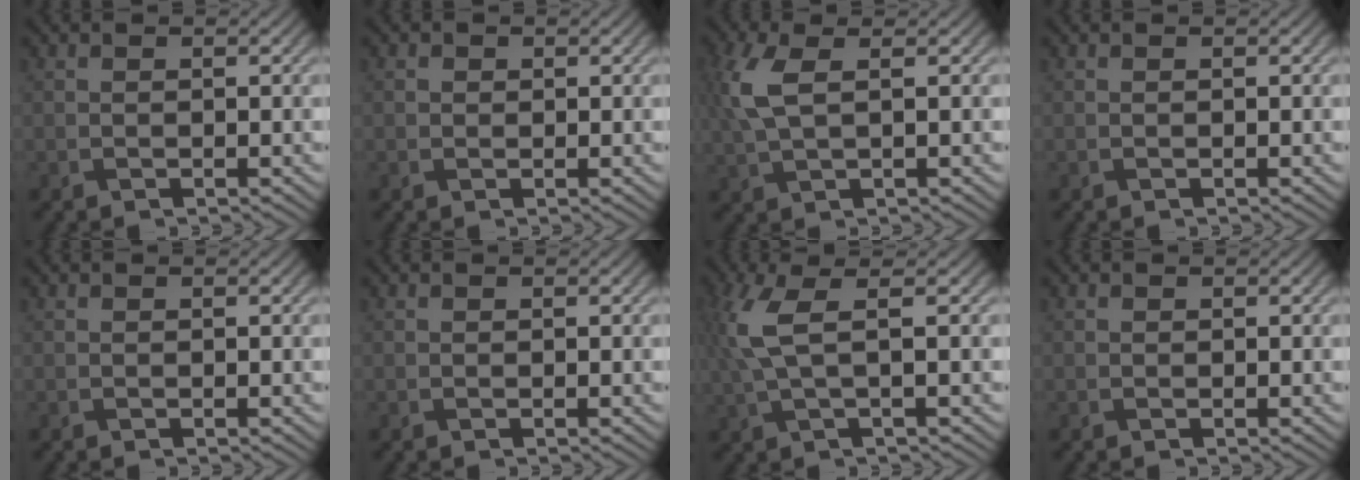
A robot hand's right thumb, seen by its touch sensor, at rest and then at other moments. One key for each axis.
{"total": 0.7, "fx": 0.1, "fy": 0.7, "fz": 0.1, "tx": 0.000, "ty": -0.003, "tz": -0.001}
{"total": 5.5, "fx": 1.4, "fy": 2.2, "fz": 4.8, "tx": -0.132, "ty": 0.009, "tz": 0.027}
{"total": 0.0}
{"total": 0.0}
{"total": 0.0}
{"total": 6.0, "fx": 1.4, "fy": 1.7, "fz": 5.6, "tx": -0.139, "ty": 0.009, "tz": 0.027}
{"total": 0.0}